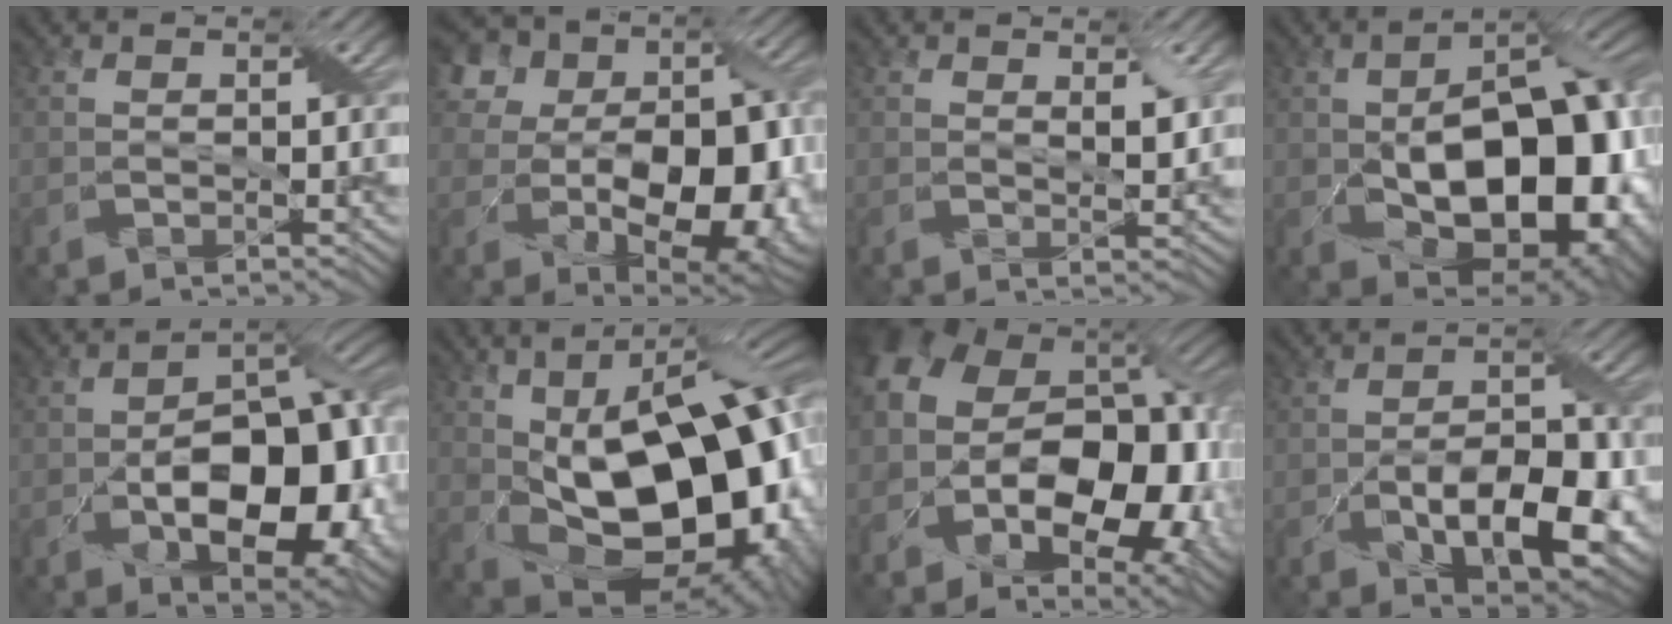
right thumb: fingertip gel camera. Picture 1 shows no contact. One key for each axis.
{"total": 17.8, "fx": -1.1, "fy": 13.6, "fz": 11.3, "tx": -0.154, "ty": -0.022, "tz": -0.010}
{"total": 2.8, "fx": 1.3, "fy": 1.0, "fz": 2.2, "tx": -0.042, "ty": -0.003, "tz": 0.026}
{"total": 17.7, "fx": -2.5, "fy": 10.1, "fz": 14.3, "tx": -0.189, "ty": -0.020, "tz": -0.021}
{"total": 15.2, "fx": -4.1, "fy": 8.0, "fz": 12.2, "tx": -0.170, "ty": -0.018, "tz": -0.062}
{"total": 22.0, "fx": -0.6, "fy": 12.4, "fz": 18.2, "tx": -0.241, "ty": -0.006, "tz": 0.000}
{"total": 18.0, "fx": -3.1, "fy": 11.1, "fz": 13.9, "tx": -0.261, "ty": -0.026, "tz": -0.035}
{"total": 10.6, "fx": -4.0, "fy": 4.9, "fz": 8.5, "tx": -0.136, "ty": -0.006, "tz": -0.060}